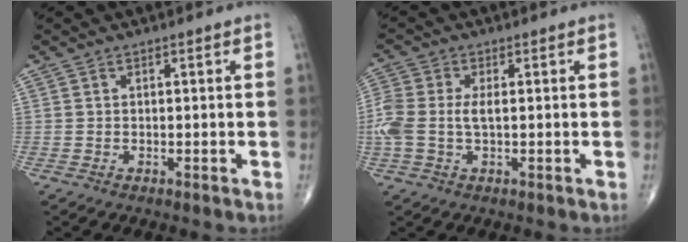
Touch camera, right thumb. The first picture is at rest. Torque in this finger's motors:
{"motor_torque": [0.18, -0.02, 0.50, 0.29, 0.05]}